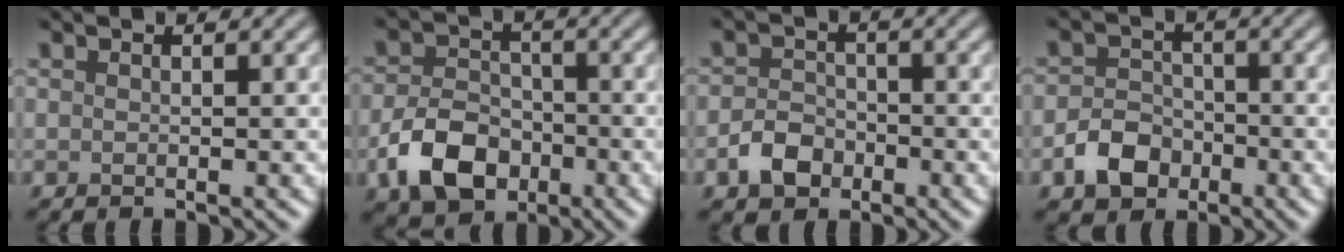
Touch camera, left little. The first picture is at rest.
{"total": 6.0, "force": [-2.7, 4.1, 3.5], "torque": [-0.067, -0.002, -0.055]}
{"total": 3.1, "force": [-1.6, 2.2, 1.4], "torque": [-0.022, 0.006, -0.036]}
{"total": 3.8, "force": [-1.9, 2.8, 1.7], "torque": [-0.030, 0.003, -0.041]}